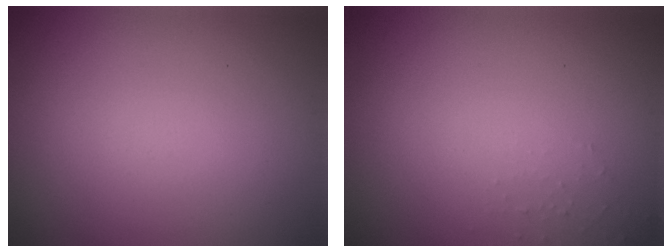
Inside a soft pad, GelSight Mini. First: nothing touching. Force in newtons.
{"total": 0.7, "press": 0.7, "slide": 0.1}